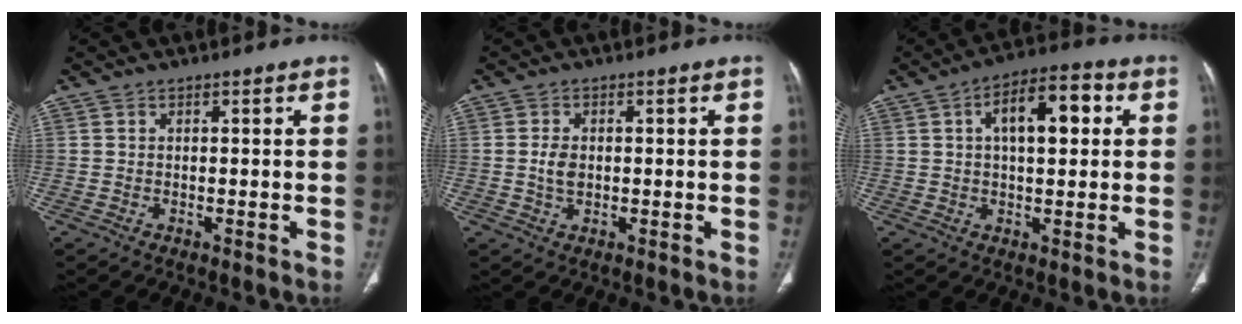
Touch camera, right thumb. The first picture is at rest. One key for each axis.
{"total": 3.3, "fx": 0.0, "fy": 2.2, "fz": 2.4, "tx": -0.045, "ty": 0.003, "tz": 0.001}
{"total": 10.7, "fx": 2.7, "fy": 5.0, "fz": 9.1, "tx": -0.124, "ty": 0.018, "tz": 0.034}